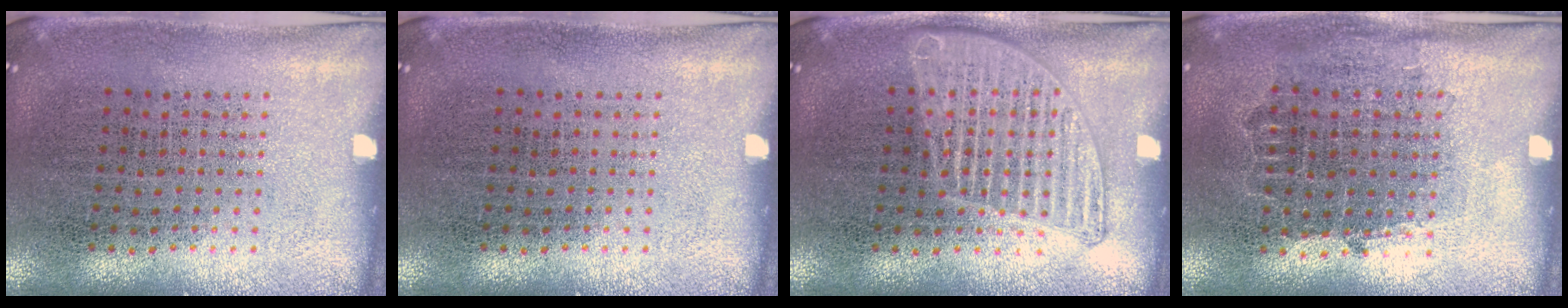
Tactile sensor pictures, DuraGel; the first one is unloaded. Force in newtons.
{"total": 0.0}
{"total": 2.2, "press": 2.2, "slide": 0.4}
{"total": 0.8, "press": 0.7, "slide": 0.3}